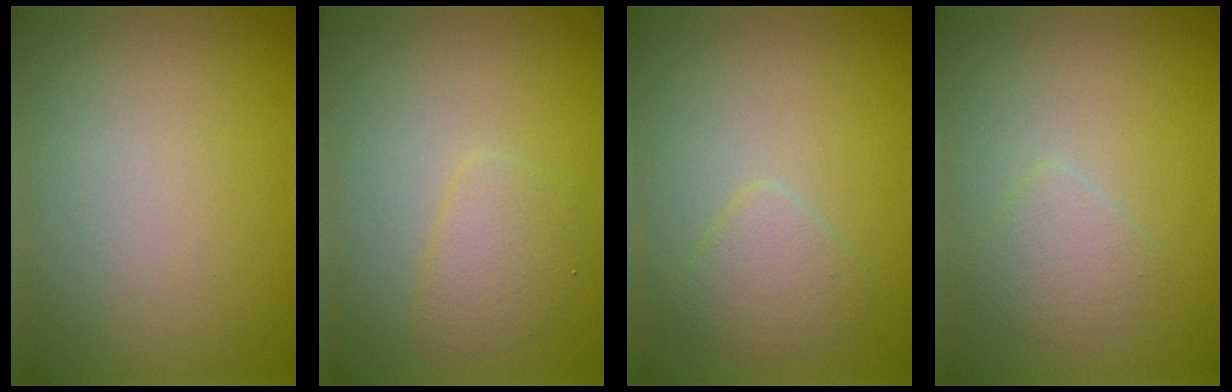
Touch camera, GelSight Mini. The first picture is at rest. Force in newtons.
{"total": 2.0, "press": 2.0, "slide": 0.0}
{"total": 2.0, "press": 2.0, "slide": 0.1}
{"total": 1.9, "press": 1.9, "slide": 0.1}